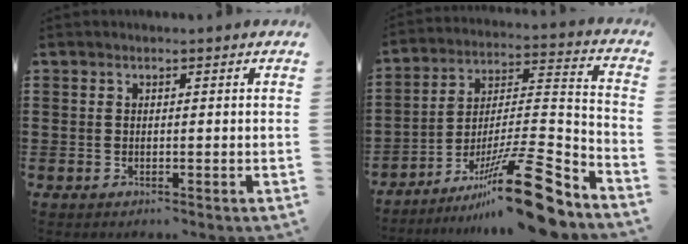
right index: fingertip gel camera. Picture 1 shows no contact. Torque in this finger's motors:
{"motor_torque": [1.25, -0.89, 1.05, 0.14]}